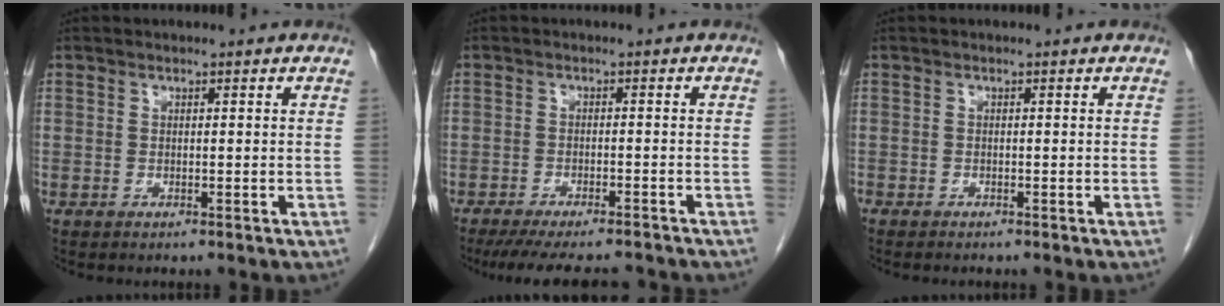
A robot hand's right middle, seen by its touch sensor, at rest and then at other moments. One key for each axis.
{"total": 12.4, "fx": -11.2, "fy": 2.0, "fz": 5.0, "tx": -0.080, "ty": -0.011, "tz": -0.150}
{"total": 1.3, "fx": -1.1, "fy": 0.2, "fz": 0.5, "tx": -0.010, "ty": -0.003, "tz": -0.016}